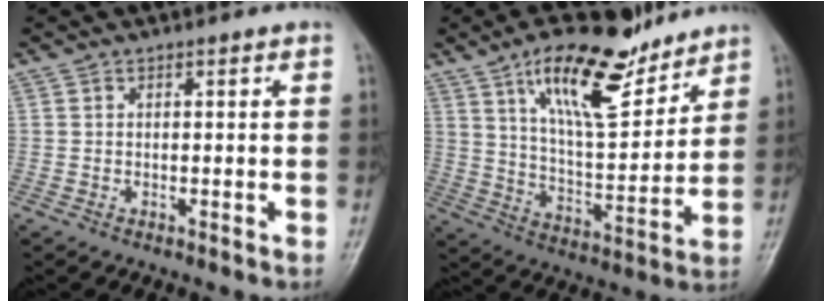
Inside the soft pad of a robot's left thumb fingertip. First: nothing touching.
{"total": 17.9, "force": [11.7, 6.3, 11.9], "torque": [-0.163, -0.064, 0.207]}